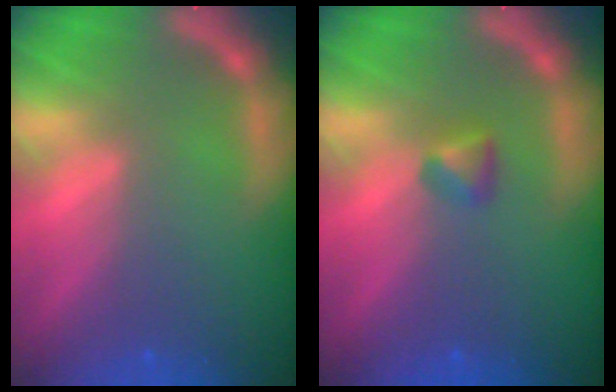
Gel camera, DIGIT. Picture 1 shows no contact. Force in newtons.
{"total": 1.4}